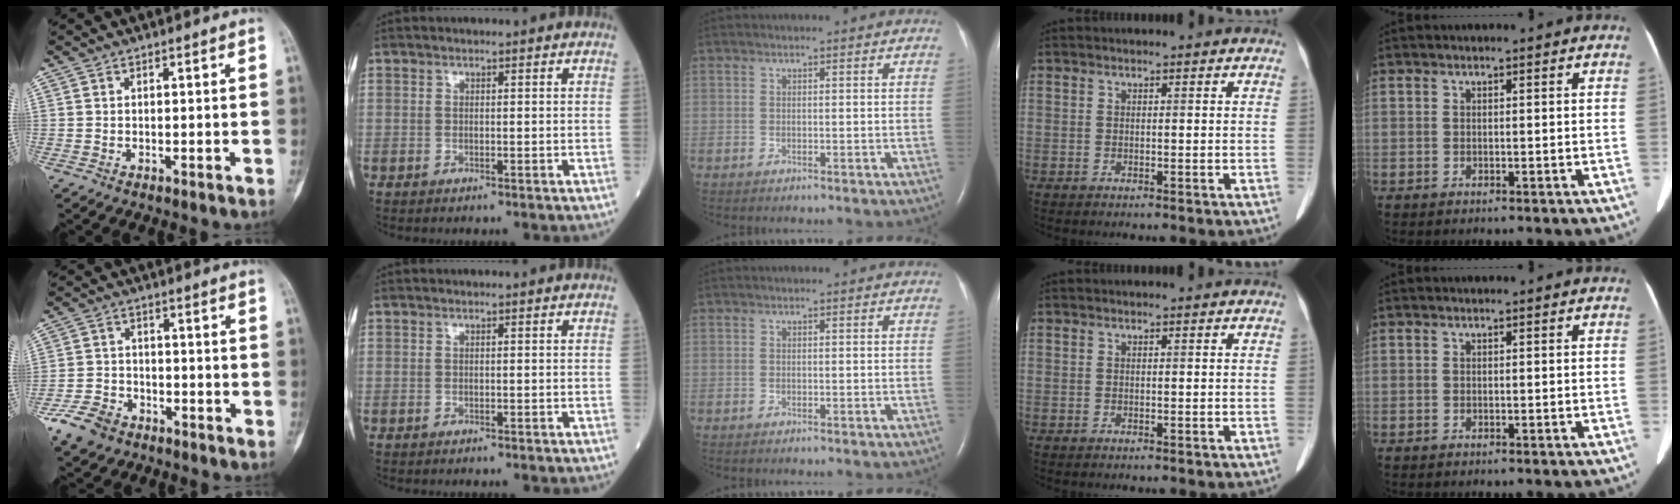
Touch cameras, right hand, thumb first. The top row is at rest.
{"thumb": {"total": 7.4, "force": [-4.8, 4.7, 2.9], "torque": [-0.049, 0.022, -0.091]}}